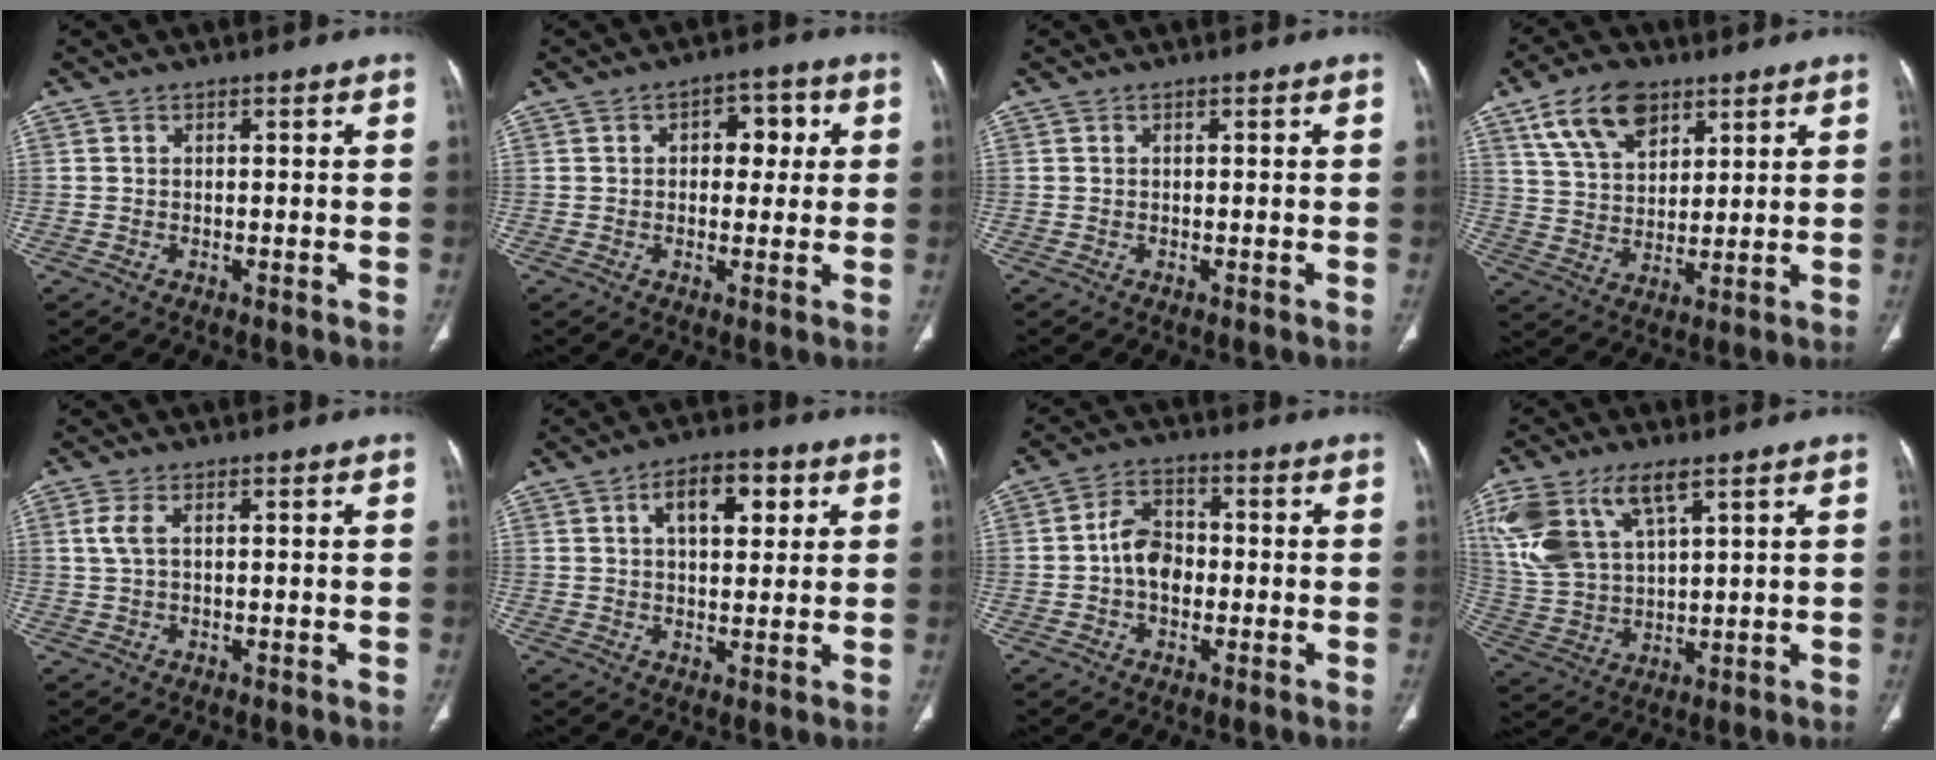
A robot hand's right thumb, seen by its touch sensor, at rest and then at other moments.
{"total": 6.0, "force": [1.4, 3.8, 4.4], "torque": [-0.025, 0.004, 0.012]}
{"total": 0.0}
{"total": 11.8, "force": [6.8, 6.9, 6.9], "torque": [-0.106, -0.022, 0.130]}
{"total": 2.6, "force": [0.7, 0.9, 2.3], "torque": [-0.068, 0.009, 0.021]}
{"total": 8.8, "force": [3.2, 4.6, 6.8], "torque": [-0.074, -0.001, 0.044]}
{"total": 6.6, "force": [-0.8, 4.7, 4.6], "torque": [-0.060, 0.015, -0.024]}
{"total": 15.3, "force": [7.7, 7.1, 11.1], "torque": [-0.239, -0.010, 0.158]}